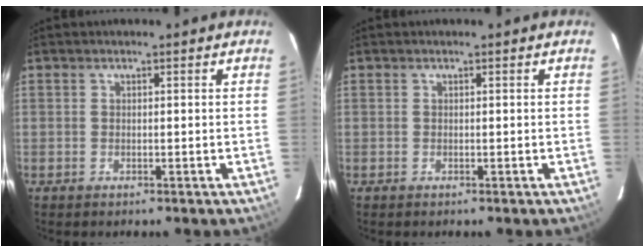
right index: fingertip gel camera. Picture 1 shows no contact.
{"total": 0.0}